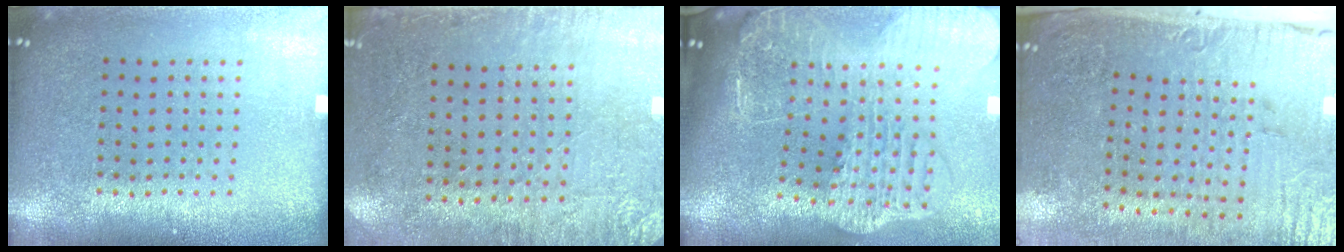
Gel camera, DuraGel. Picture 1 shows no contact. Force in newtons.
{"total": 2.8, "press": 2.3, "slide": 1.5}
{"total": 4.0, "press": 3.1, "slide": 2.6}
{"total": 5.0, "press": 4.1, "slide": 2.8}